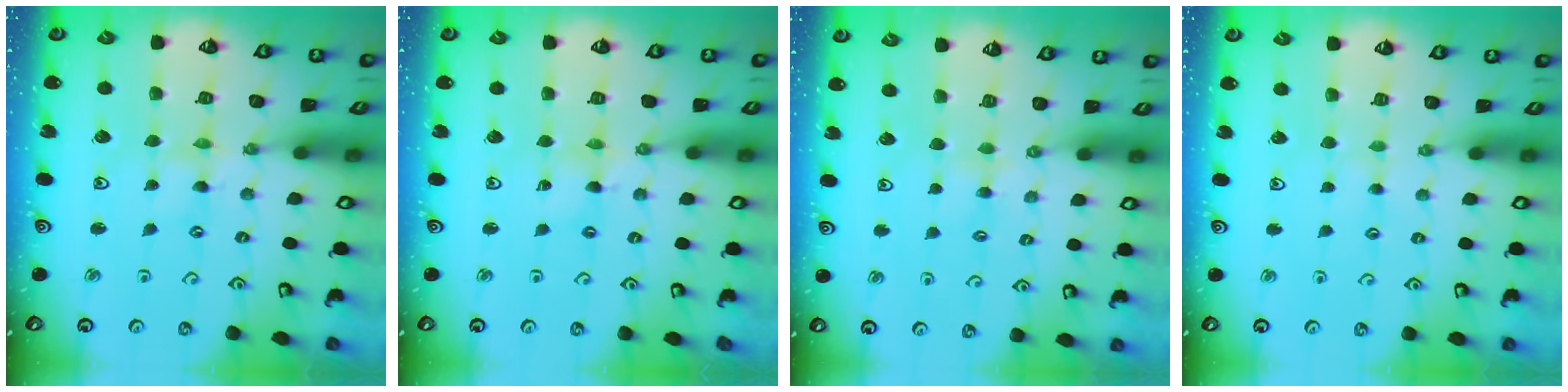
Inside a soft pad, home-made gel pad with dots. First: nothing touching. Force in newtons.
{"total": 1.6, "press": 1.6, "slide": 0.3}
{"total": 3.0, "press": 2.9, "slide": 0.4}
{"total": 2.0, "press": 2.0, "slide": 0.3}